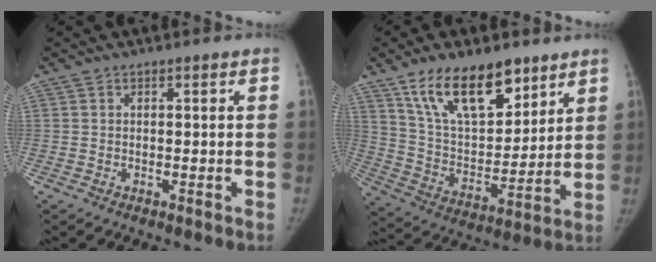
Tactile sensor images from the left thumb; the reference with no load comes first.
{"total": 18.3, "force": [11.8, 8.7, 11.0], "torque": [-0.138, -0.062, 0.219]}